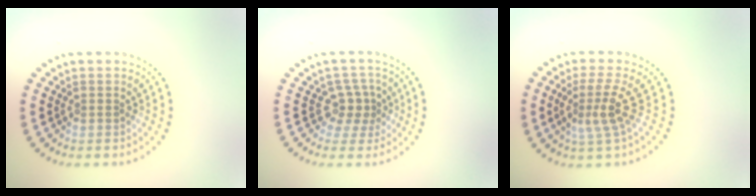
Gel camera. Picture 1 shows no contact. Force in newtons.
{"total": 2.5, "press": 1.8, "slide": 1.7}
{"total": 3.1, "press": 2.3, "slide": 2.1}